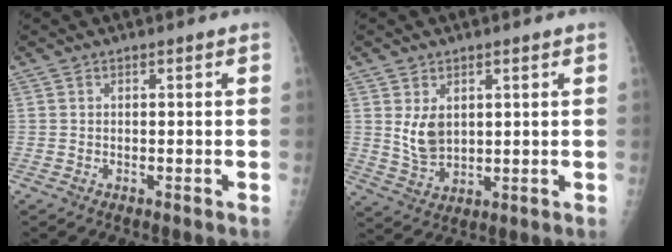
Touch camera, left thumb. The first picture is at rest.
{"total": 5.9, "force": [1.7, 4.0, 4.0], "torque": [-0.056, -0.018, 0.044]}